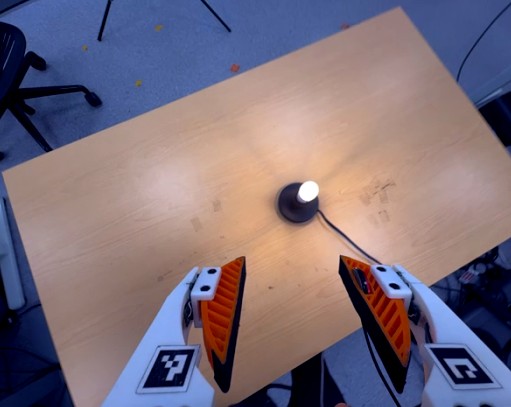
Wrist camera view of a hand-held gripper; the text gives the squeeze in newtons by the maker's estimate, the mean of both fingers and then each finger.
{"total": 0.0}